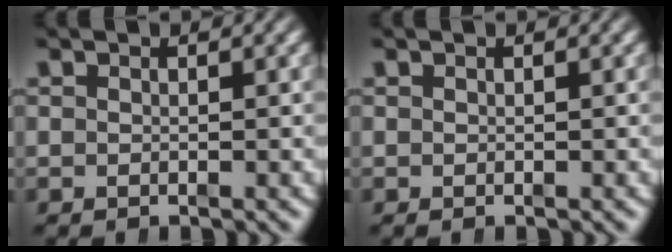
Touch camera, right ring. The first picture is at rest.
{"total": 0.0}